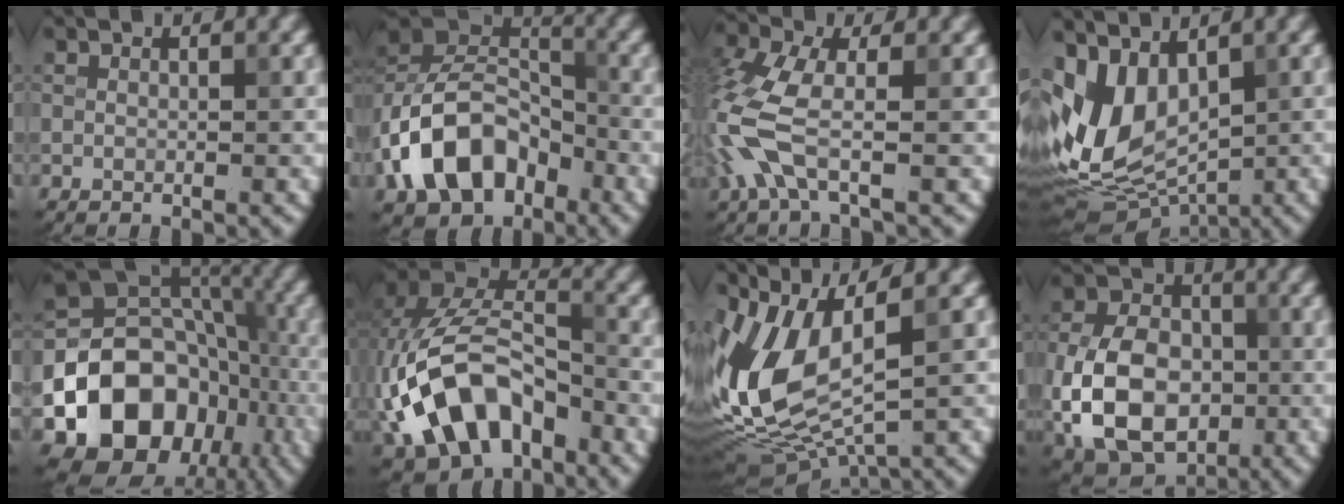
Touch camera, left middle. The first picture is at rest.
{"total": 10.9, "force": [-4.8, 7.1, 6.7], "torque": [-0.118, 0.012, -0.106]}
{"total": 5.4, "force": [-1.6, 2.1, 4.8], "torque": [-0.128, -0.001, -0.043]}
{"total": 7.8, "force": [0.9, 4.8, 6.0], "torque": [-0.127, -0.007, 0.017]}
{"total": 16.8, "force": [-6.4, 13.6, 7.5], "torque": [-0.130, -0.024, -0.129]}
{"total": 11.9, "force": [-4.4, 7.5, 8.2], "torque": [-0.154, 0.006, -0.081]}
{"total": 11.7, "force": [0.6, 5.6, 10.2], "torque": [-0.243, -0.011, 0.019]}
{"total": 11.1, "force": [-2.3, 7.7, 7.7], "torque": [-0.159, -0.007, -0.051]}